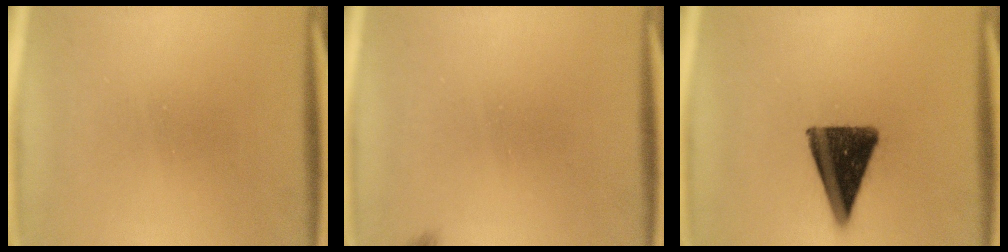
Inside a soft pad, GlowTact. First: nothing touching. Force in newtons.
{"total": 0.9}
{"total": 12.7}